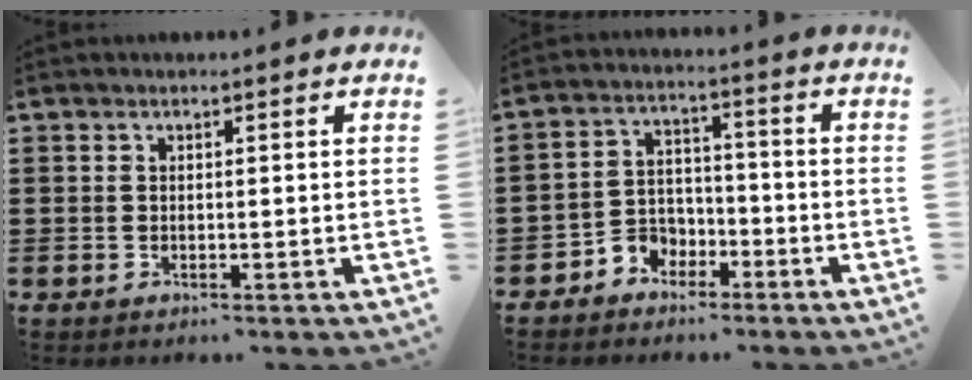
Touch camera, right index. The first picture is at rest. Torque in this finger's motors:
{"motor_torque": [1.07, 1.06, 0.06, 0.02]}